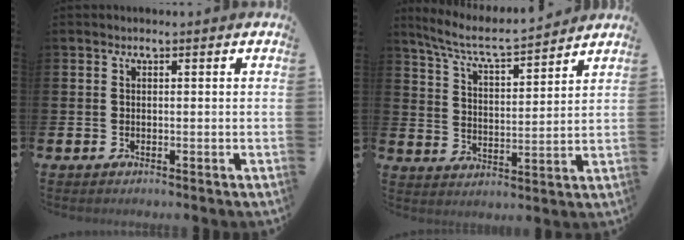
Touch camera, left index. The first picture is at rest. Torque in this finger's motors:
{"motor_torque": [0.87, -1.26, 0.28, 0.10]}